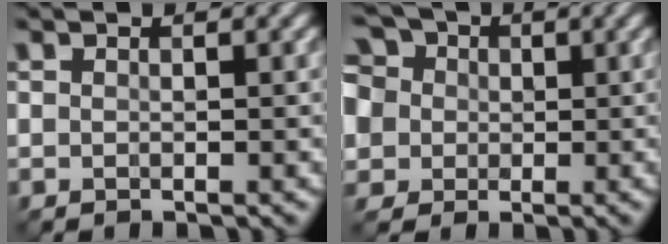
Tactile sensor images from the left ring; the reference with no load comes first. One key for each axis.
{"total": 10.0, "fx": 2.1, "fy": 8.4, "fz": 4.9, "tx": -0.106, "ty": 0.028, "tz": -0.007}